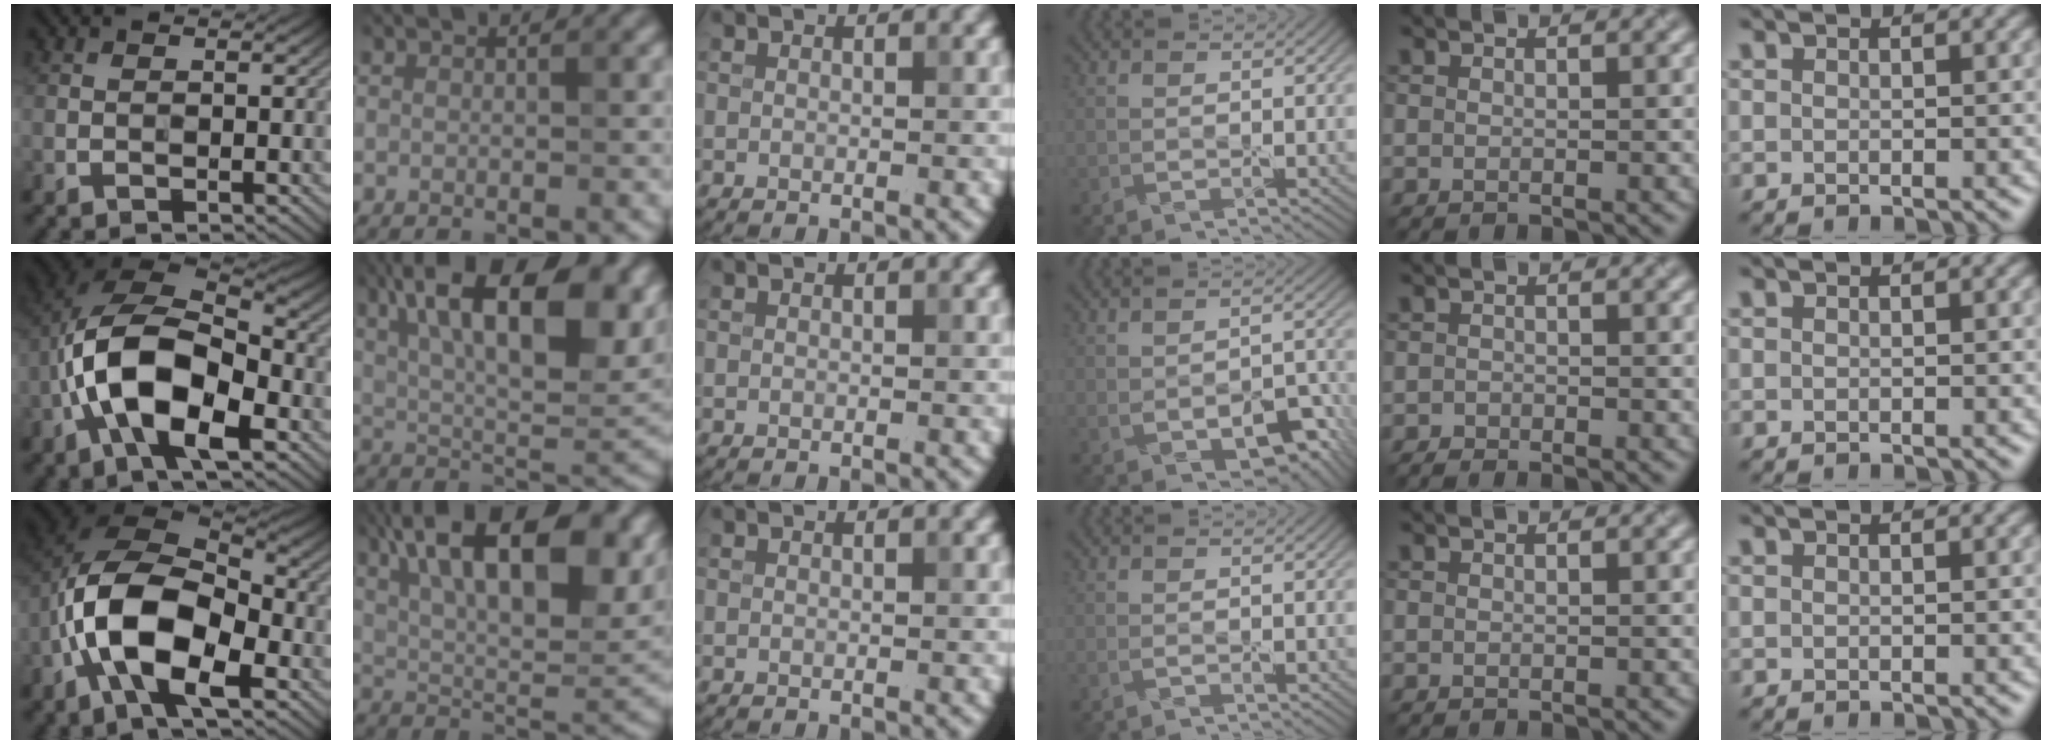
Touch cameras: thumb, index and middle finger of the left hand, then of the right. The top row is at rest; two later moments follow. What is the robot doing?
{"motion": "peel", "object": "shipping label"}